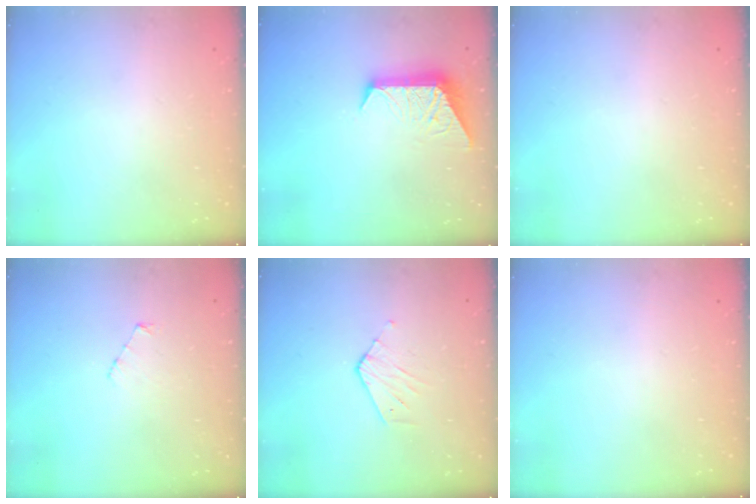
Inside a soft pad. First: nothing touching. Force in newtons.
{"total": 9.3, "press": 9.2, "slide": 0.7}
{"total": 0.0}
{"total": 3.0, "press": 3.0, "slide": 0.3}
{"total": 3.3, "press": 3.3, "slide": 0.3}
{"total": 0.0}